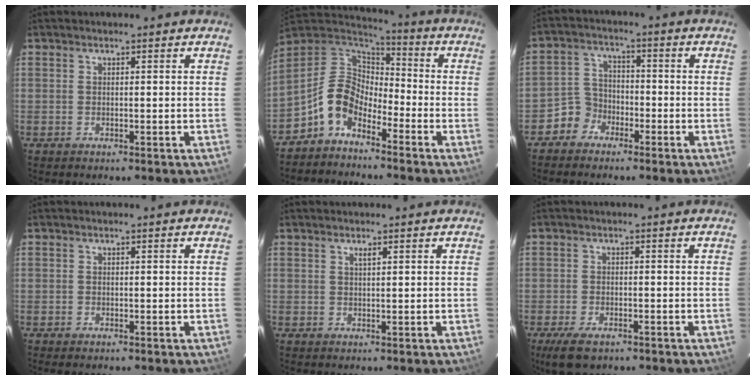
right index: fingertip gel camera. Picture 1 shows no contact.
{"total": 10.5, "force": [-6.2, 6.1, 5.9], "torque": [-0.122, 0.028, -0.128]}
{"total": 5.3, "force": [-3.4, 4.0, 0.2], "torque": [-0.007, 0.028, -0.069]}
{"total": 0.5, "force": [-0.4, 0.3, 0.2], "torque": [-0.005, -0.001, -0.008]}
{"total": 0.8, "force": [0.5, 0.1, 0.7], "torque": [-0.012, 0.002, 0.010]}
{"total": 5.8, "force": [-3.9, 2.6, 3.5], "torque": [-0.086, -0.016, -0.067]}